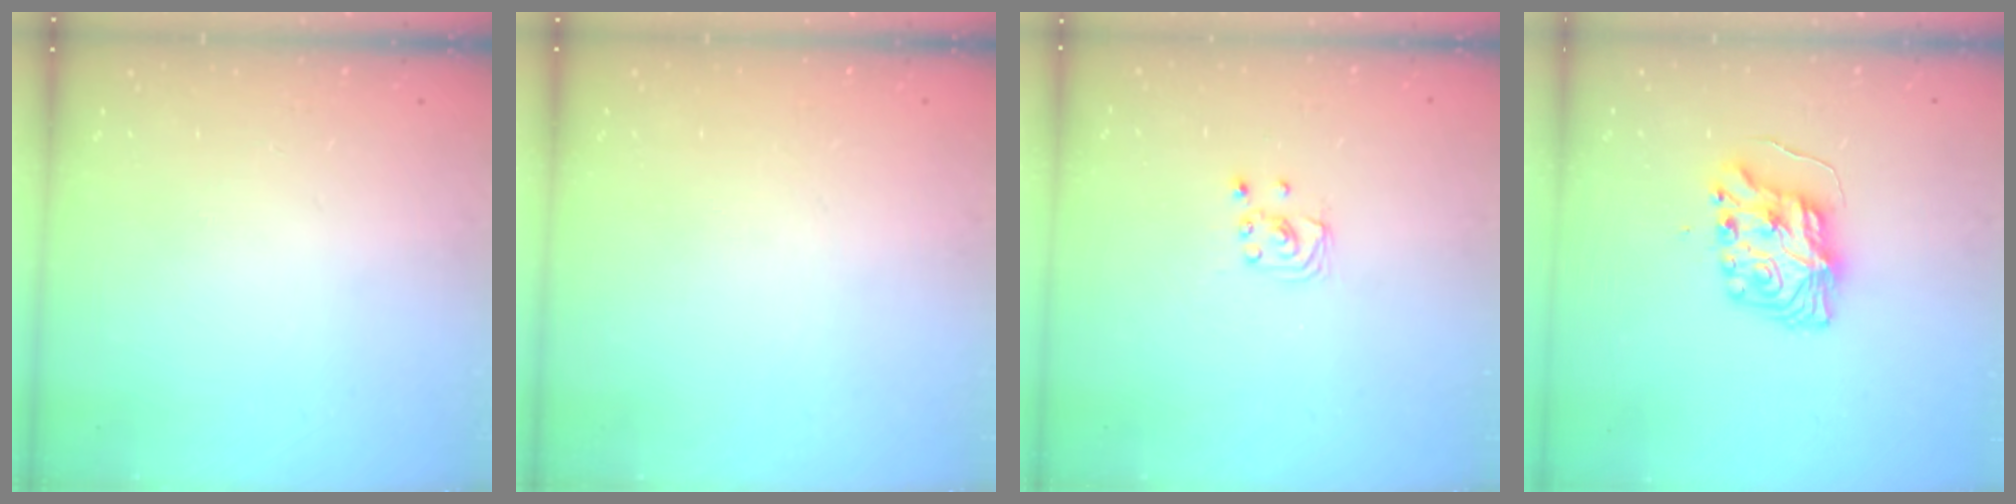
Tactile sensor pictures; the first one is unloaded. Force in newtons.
{"total": 0.0}
{"total": 2.2, "press": 2.2, "slide": 0.2}
{"total": 8.5, "press": 8.5, "slide": 0.6}